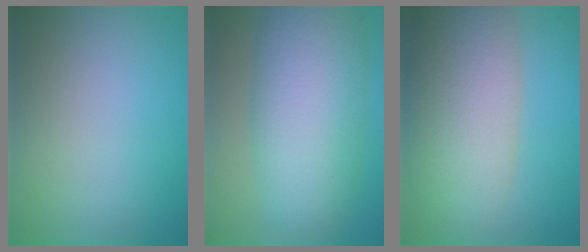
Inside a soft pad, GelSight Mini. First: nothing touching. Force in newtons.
{"total": 10.2, "press": 10.2, "slide": 0.1}
{"total": 9.8, "press": 9.8, "slide": 0.6}